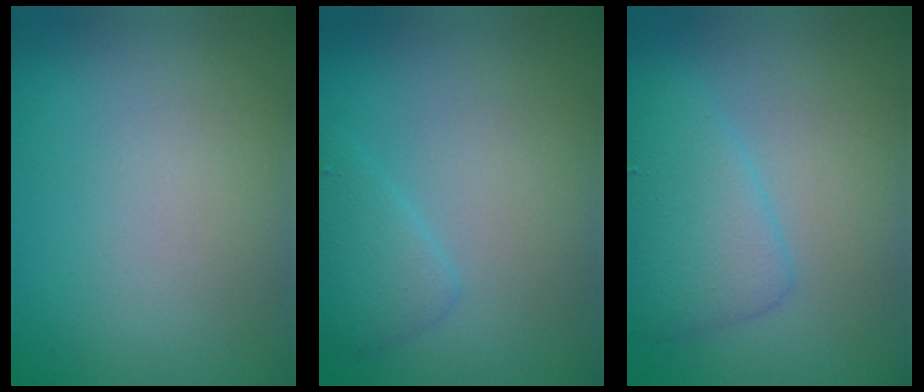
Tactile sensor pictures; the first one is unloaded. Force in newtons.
{"total": 2.1, "press": 2.1, "slide": 0.0}
{"total": 3.7, "press": 3.7, "slide": 0.1}